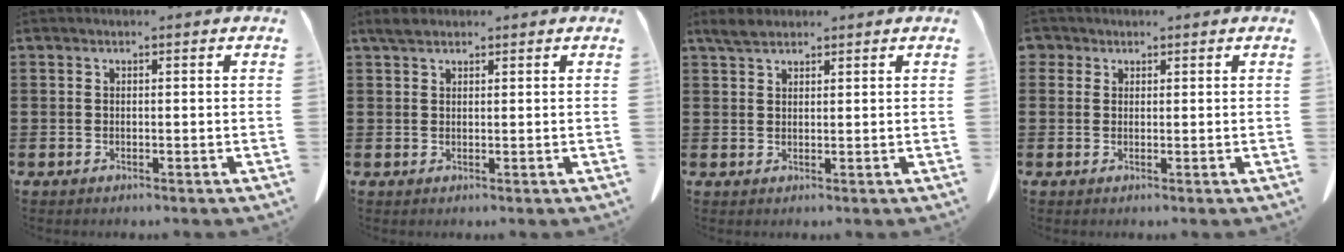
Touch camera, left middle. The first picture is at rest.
{"total": 2.0, "force": [1.6, 0.8, 0.9], "torque": [-0.023, 0.006, 0.030]}
{"total": 2.6, "force": [2.1, 0.9, 1.2], "torque": [-0.030, 0.006, 0.041]}
{"total": 1.6, "force": [1.1, 1.2, 0.3], "torque": [-0.011, 0.006, 0.020]}